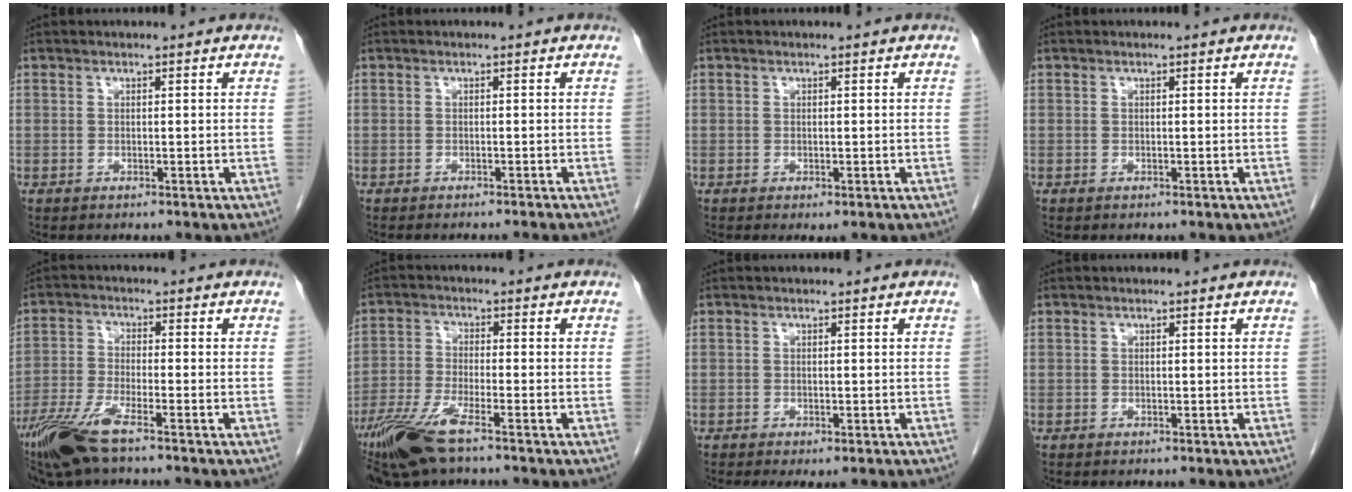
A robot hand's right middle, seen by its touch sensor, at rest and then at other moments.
{"total": 4.3, "force": [-3.9, -0.5, 1.7], "torque": [-0.009, -0.006, -0.051]}
{"total": 0.7, "force": [-0.3, 0.2, 0.6], "torque": [-0.011, -0.006, 0.000]}
{"total": 0.0}
{"total": 8.1, "force": [-5.6, 0.9, 5.8], "torque": [-0.126, -0.020, -0.112]}
{"total": 8.9, "force": [-6.0, 1.1, 6.5], "torque": [-0.138, -0.020, -0.116]}
{"total": 2.1, "force": [-1.4, 0.7, 1.4], "torque": [-0.019, -0.008, -0.016]}
{"total": 0.0}